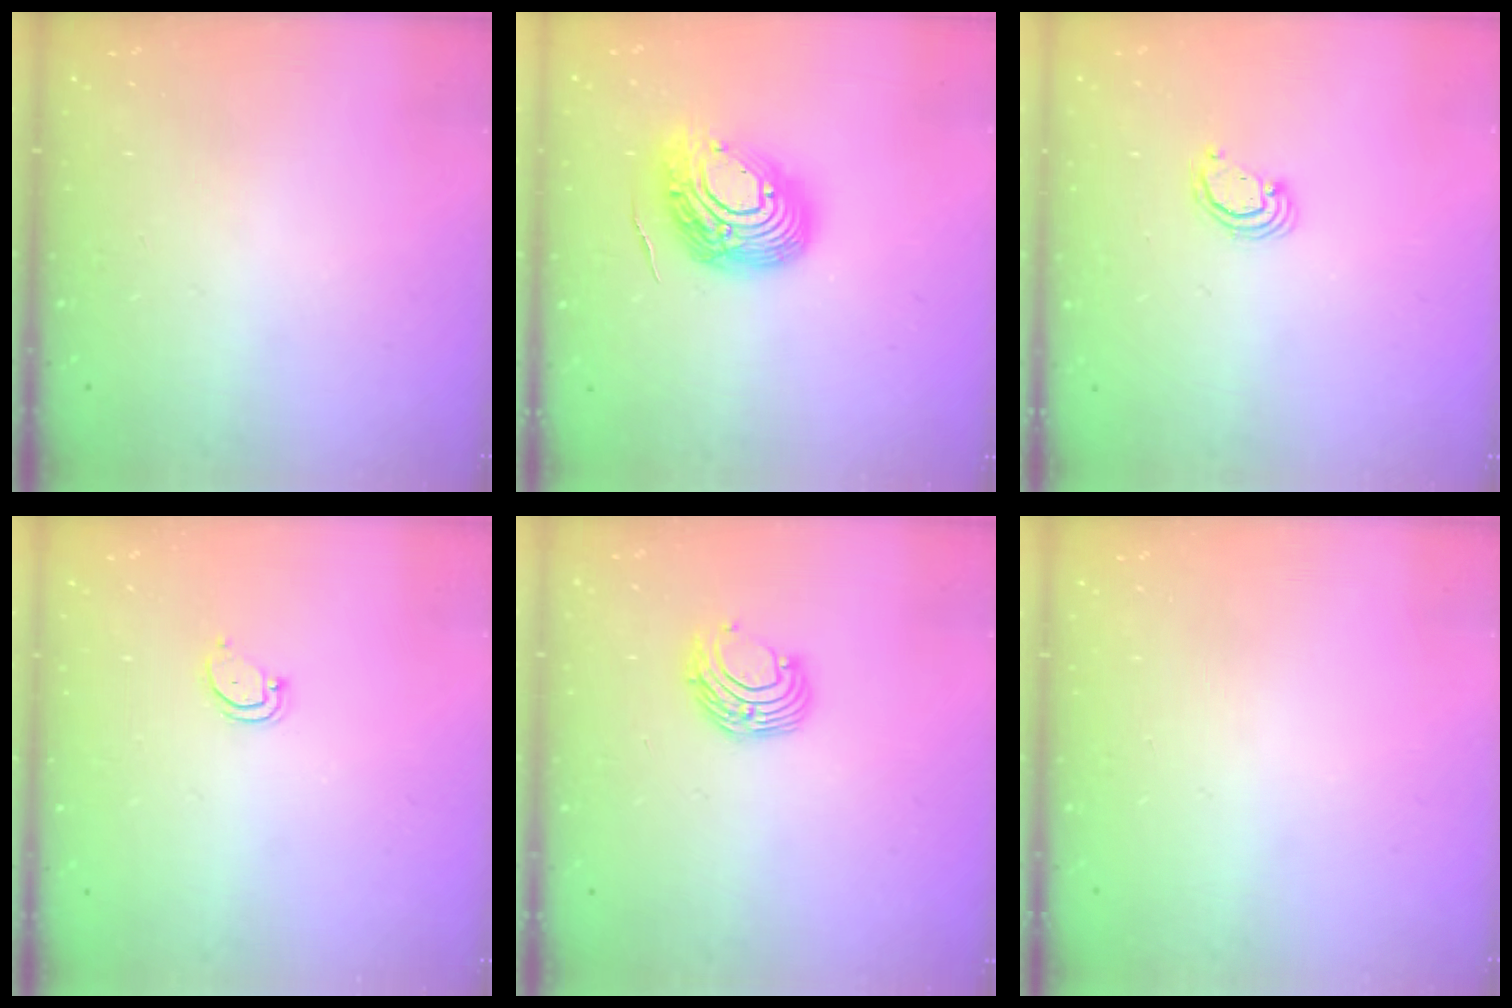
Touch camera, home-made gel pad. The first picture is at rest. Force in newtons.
{"total": 15.0, "press": 14.9, "slide": 1.5}
{"total": 2.5, "press": 2.5, "slide": 0.2}
{"total": 2.8, "press": 2.8, "slide": 0.2}
{"total": 8.8, "press": 8.8, "slide": 0.9}
{"total": 0.0}